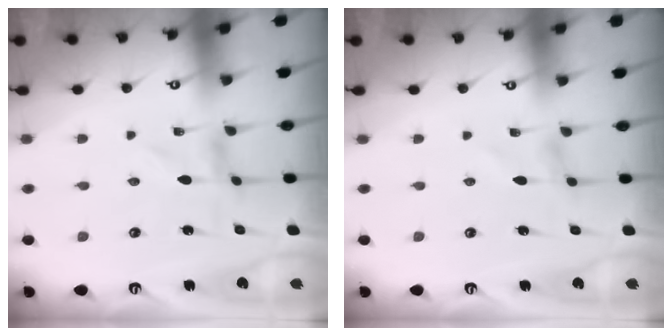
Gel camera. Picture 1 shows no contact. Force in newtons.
{"total": 0.0}